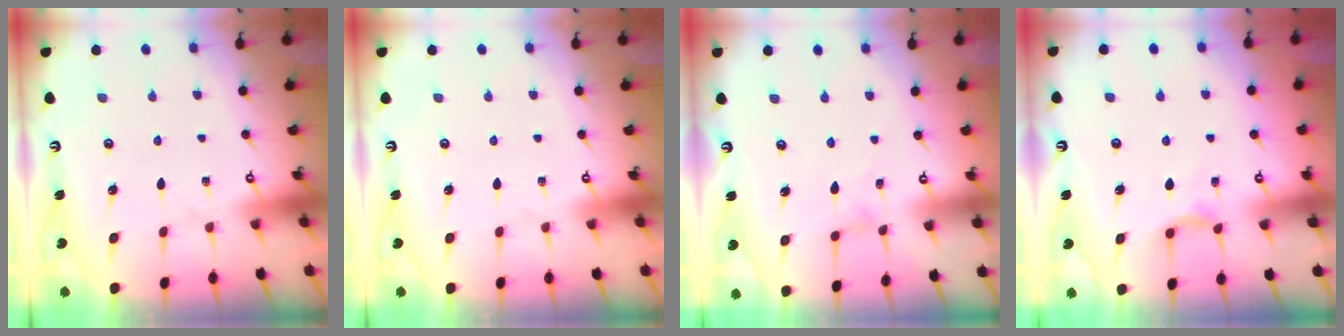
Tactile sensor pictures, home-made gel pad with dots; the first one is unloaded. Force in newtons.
{"total": 0.0}
{"total": 0.0}
{"total": 4.0, "press": 4.0, "slide": 0.5}